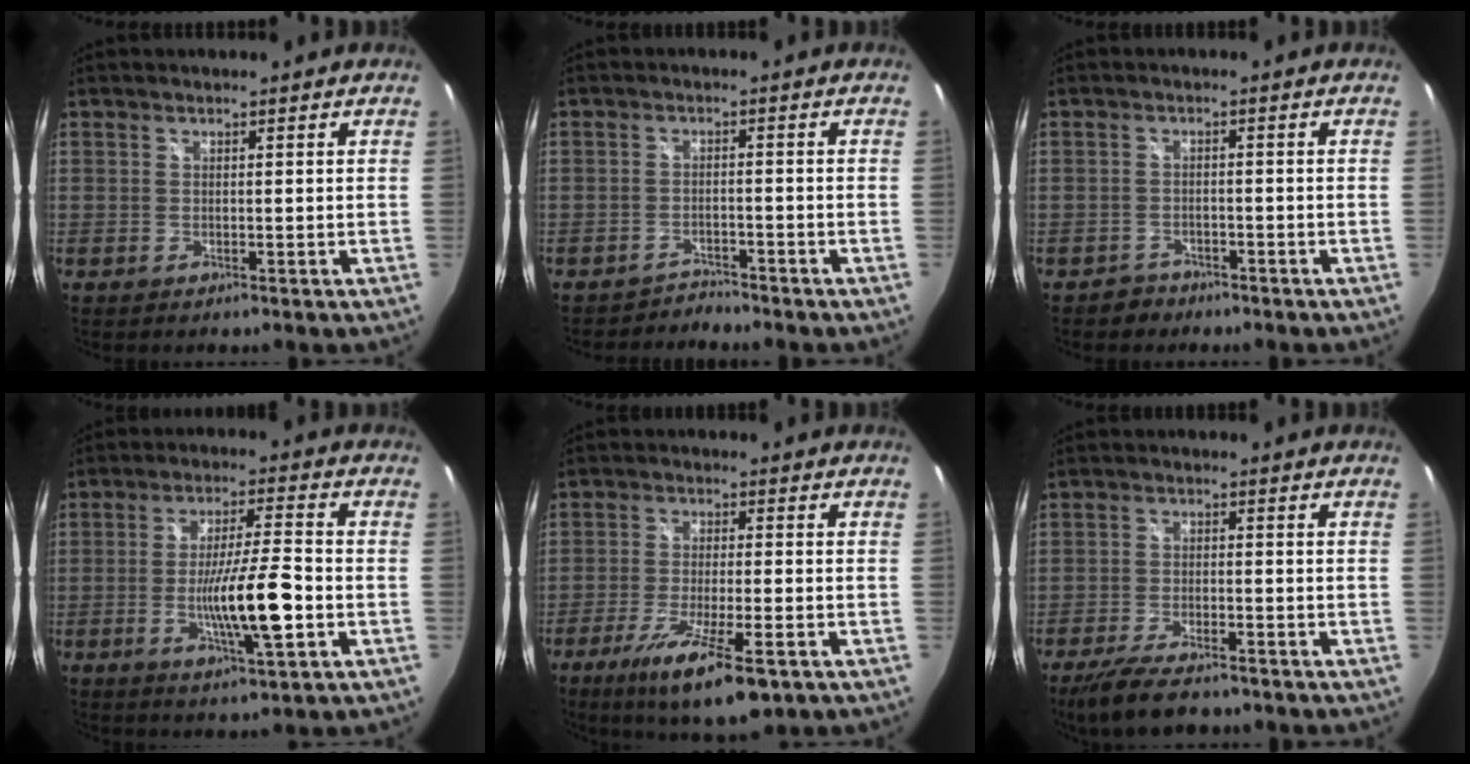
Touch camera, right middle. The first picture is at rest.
{"total": 2.8, "force": [-2.7, 0.6, -0.4], "torque": [0.004, 0.001, -0.048]}
{"total": 2.9, "force": [-2.2, 1.9, 0.0], "torque": [-0.008, 0.005, -0.035]}
{"total": 11.3, "force": [-3.2, 0.9, 10.8], "torque": [-0.193, -0.014, -0.054]}
{"total": 13.4, "force": [-7.8, 2.9, 10.4], "torque": [-0.206, -0.046, -0.132]}
{"total": 10.2, "force": [-8.2, 2.7, 5.4], "torque": [-0.127, -0.027, -0.137]}